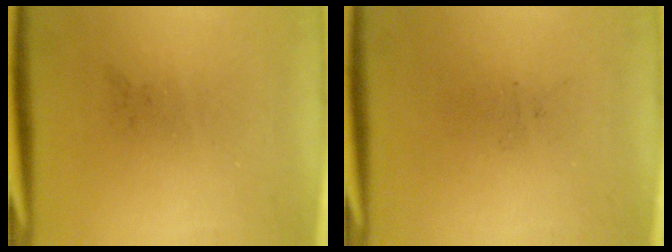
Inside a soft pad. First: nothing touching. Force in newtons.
{"total": 0.0}